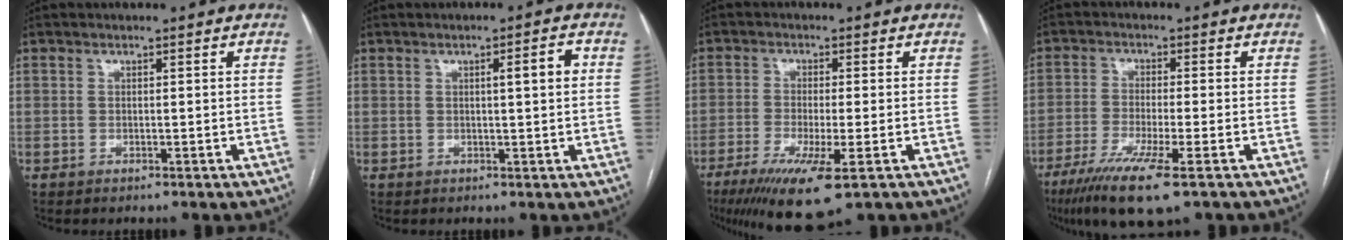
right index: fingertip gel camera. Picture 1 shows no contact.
{"total": 2.9, "force": [0.6, 0.1, 2.9], "torque": [-0.041, 0.005, 0.008]}
{"total": 11.0, "force": [-6.1, 1.3, 9.0], "torque": [-0.151, -0.031, -0.097]}
{"total": 10.8, "force": [-6.7, 0.6, 8.4], "torque": [-0.147, -0.029, -0.109]}